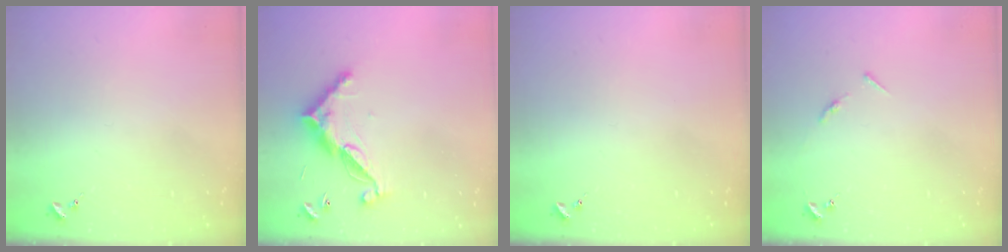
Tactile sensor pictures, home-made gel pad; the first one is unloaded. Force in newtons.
{"total": 12.2, "press": 12.1, "slide": 0.3}
{"total": 0.0}
{"total": 4.5, "press": 4.4, "slide": 0.5}